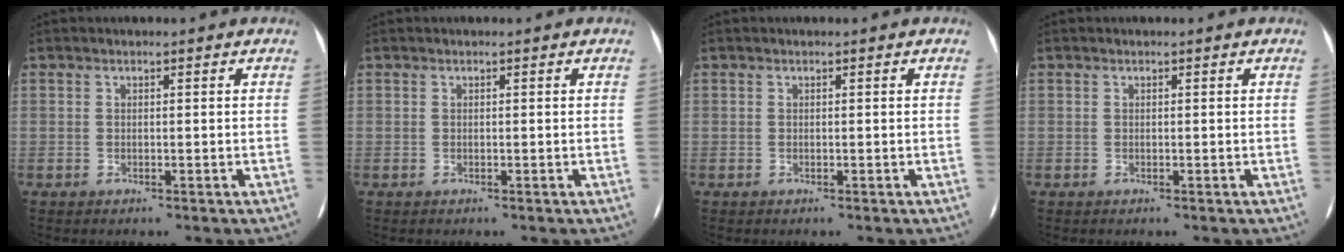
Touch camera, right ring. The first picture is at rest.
{"total": 0.0}
{"total": 0.0}
{"total": 0.0}